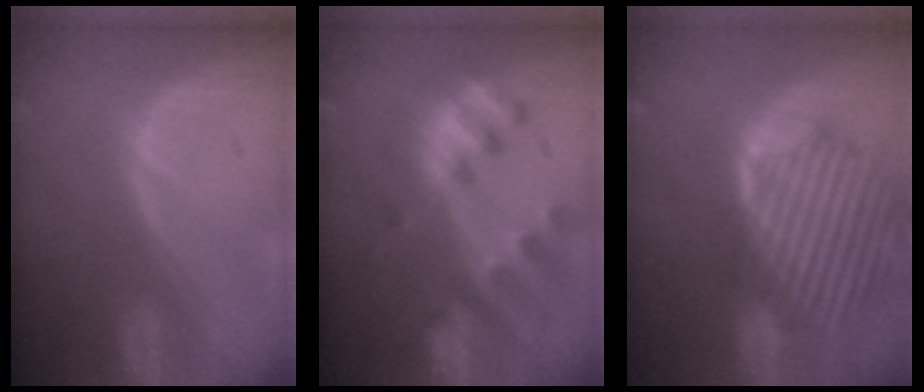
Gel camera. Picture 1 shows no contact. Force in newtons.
{"total": 8.9, "press": 8.3, "slide": 3.5}
{"total": 12.9, "press": 11.5, "slide": 6.0}